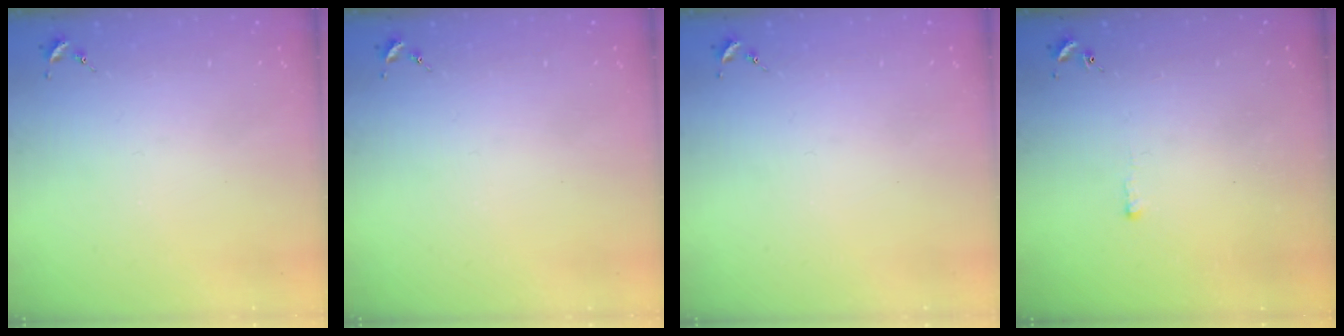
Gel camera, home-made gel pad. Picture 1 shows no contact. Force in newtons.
{"total": 0.0}
{"total": 0.0}
{"total": 2.7, "press": 2.7, "slide": 0.4}